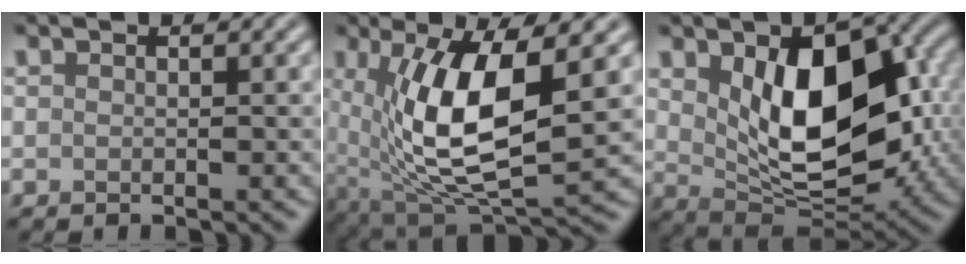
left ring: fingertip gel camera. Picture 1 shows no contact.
{"total": 10.5, "force": [1.6, 3.7, 9.7], "torque": [-0.182, -0.008, 0.032]}
{"total": 10.4, "force": [1.3, 6.0, 8.4], "torque": [-0.137, -0.017, 0.037]}